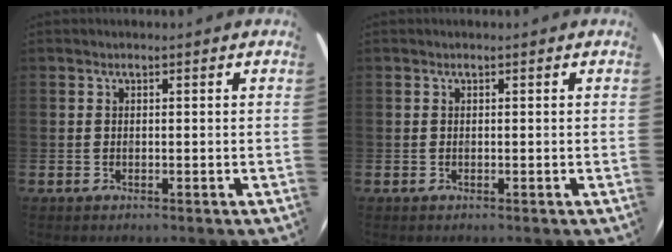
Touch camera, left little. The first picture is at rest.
{"total": 0.0}